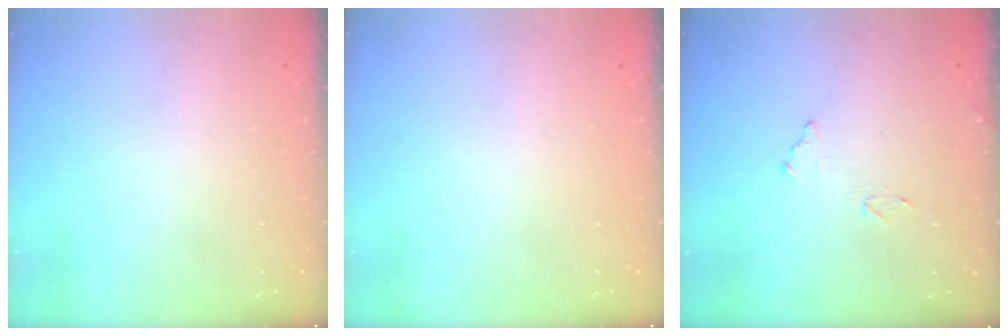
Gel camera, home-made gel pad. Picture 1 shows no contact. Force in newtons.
{"total": 0.0}
{"total": 7.8, "press": 7.8, "slide": 0.5}